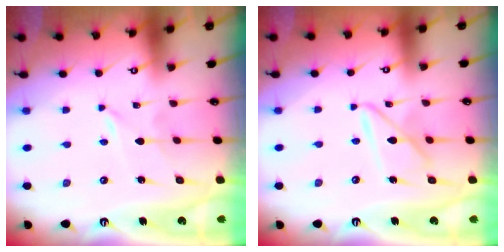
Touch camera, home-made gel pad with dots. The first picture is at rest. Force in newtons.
{"total": 9.6, "press": 9.6, "slide": 0.9}